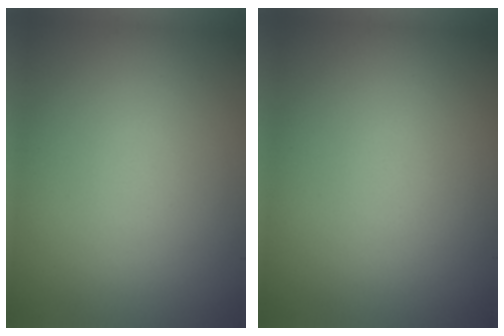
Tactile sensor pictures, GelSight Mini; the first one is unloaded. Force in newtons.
{"total": 0.0}